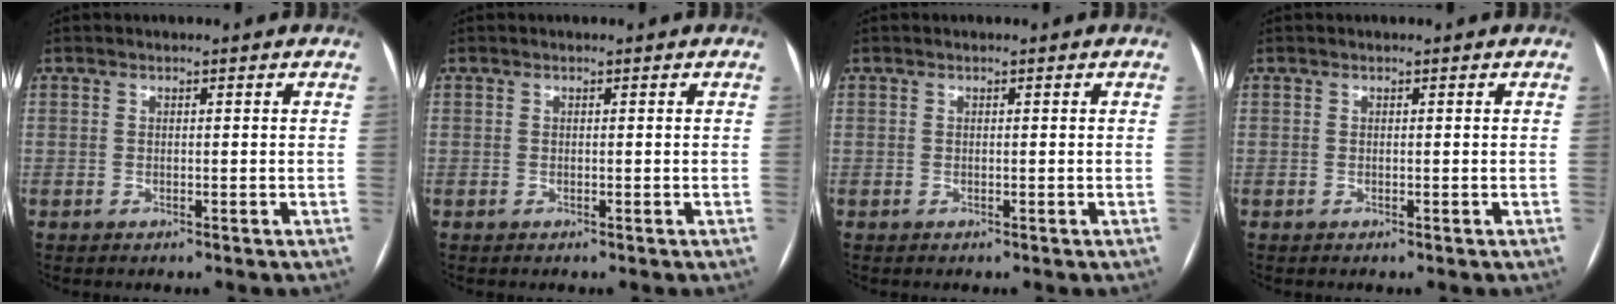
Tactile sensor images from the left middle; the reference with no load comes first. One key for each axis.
{"total": 0.0}
{"total": 0.0}
{"total": 0.0}